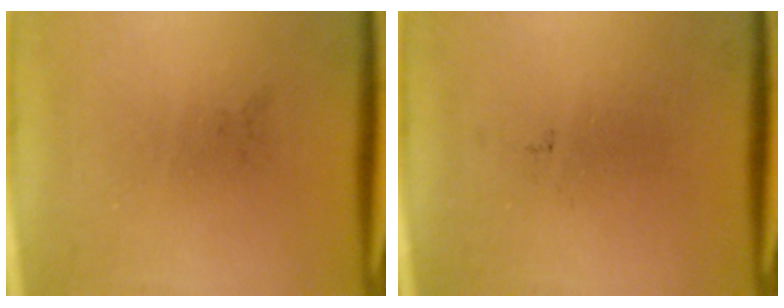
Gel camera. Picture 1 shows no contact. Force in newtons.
{"total": 0.0}